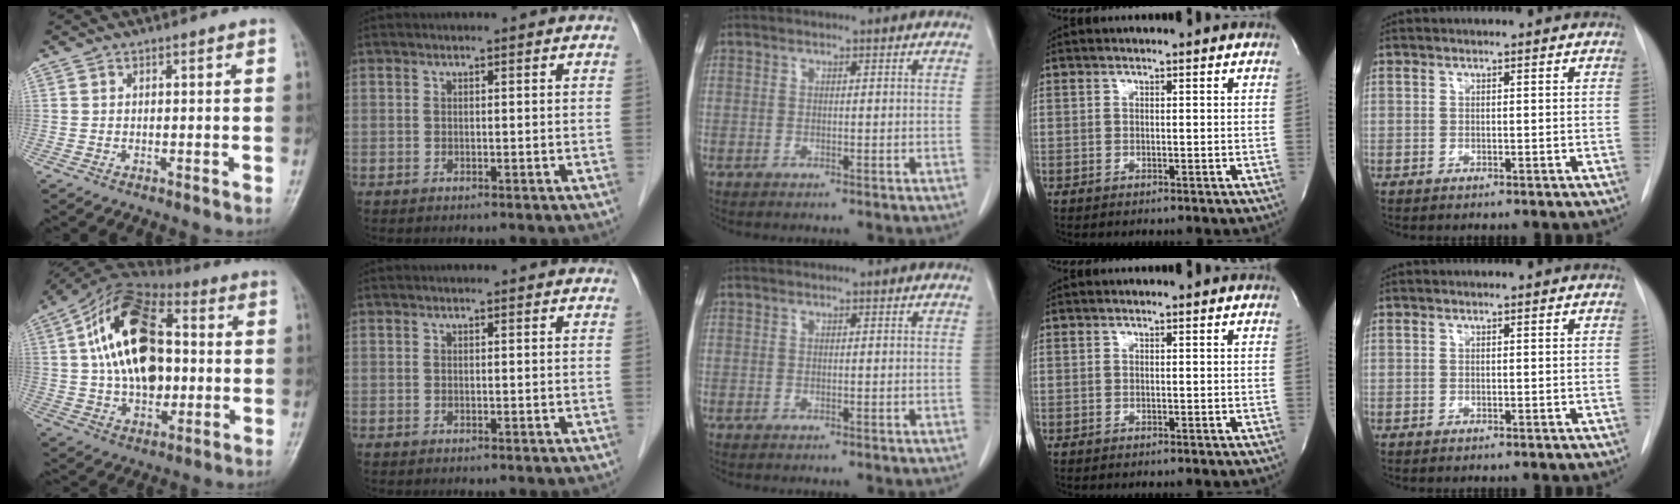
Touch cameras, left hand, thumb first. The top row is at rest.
{"thumb": {"total": 20.6, "force": [2.5, 12.6, 16.1], "torque": [-0.259, 0.017, 0.040]}, "index": {"total": 2.2, "force": [2.2, 0.3, 0.5], "torque": [-0.014, 0.019, 0.019]}}